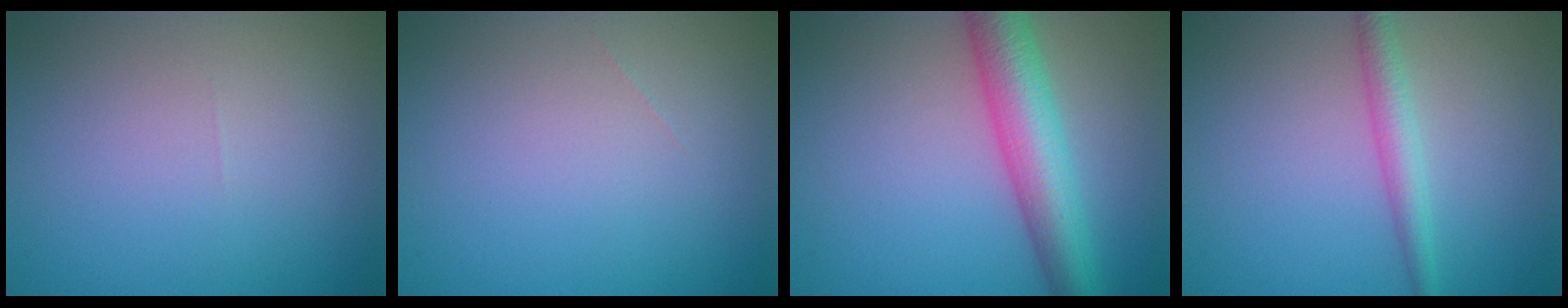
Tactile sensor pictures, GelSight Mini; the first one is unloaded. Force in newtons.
{"total": 0.0}
{"total": 7.0, "press": 7.0, "slide": 0.1}
{"total": 2.5, "press": 2.5, "slide": 0.1}